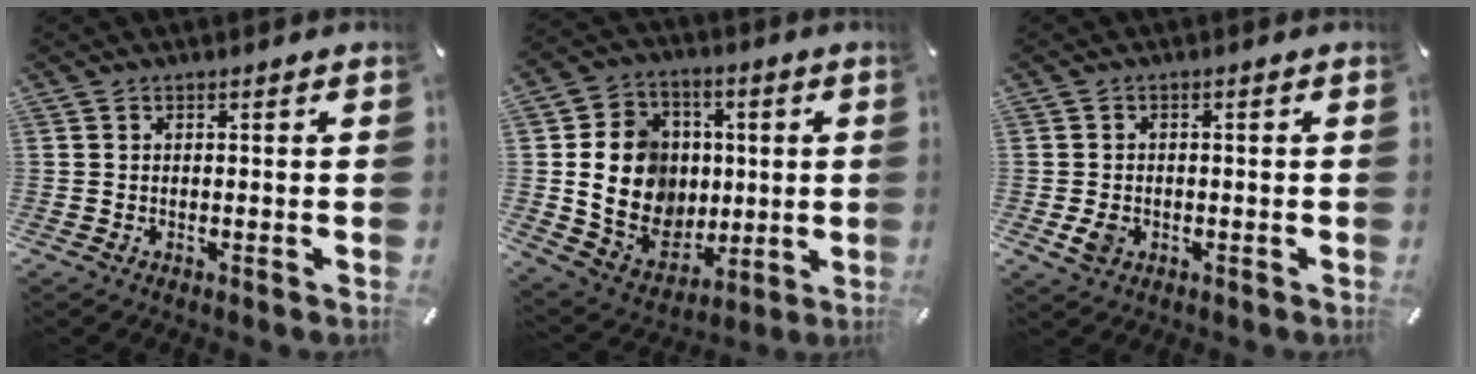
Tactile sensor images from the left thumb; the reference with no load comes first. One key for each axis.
{"total": 16.4, "fx": 1.2, "fy": 14.4, "fz": 7.6, "tx": -0.148, "ty": -0.003, "tz": 0.037}
{"total": 3.1, "fx": -0.8, "fy": 2.4, "fz": 1.8, "tx": -0.044, "ty": -0.002, "tz": -0.017}